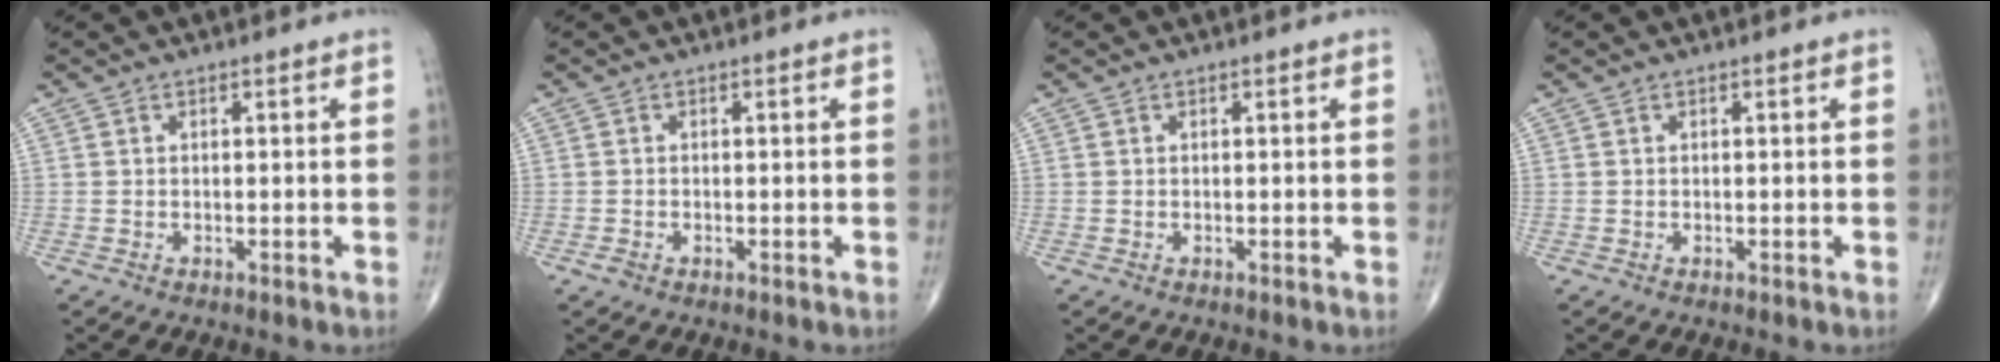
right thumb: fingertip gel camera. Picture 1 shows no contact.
{"total": 0.9, "force": [-0.5, 0.5, 0.5], "torque": [-0.012, 0.001, -0.011]}
{"total": 0.0}
{"total": 0.0}